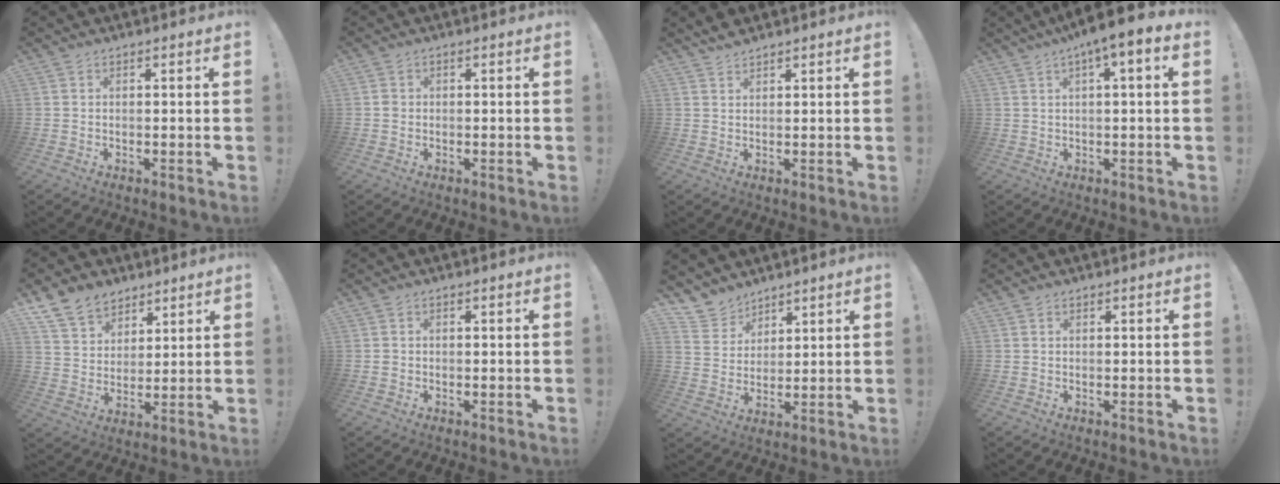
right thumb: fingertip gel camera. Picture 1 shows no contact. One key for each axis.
{"total": 0.8, "fx": -0.2, "fy": 0.8, "fz": 0.1, "tx": -0.002, "ty": 0.004, "tz": -0.004}
{"total": 2.7, "fx": 2.6, "fy": 0.8, "fz": 0.5, "tx": -0.007, "ty": -0.012, "tz": 0.048}
{"total": 6.6, "fx": 2.3, "fy": 0.9, "fz": 6.2, "tx": -0.092, "ty": -0.016, "tz": 0.034}
{"total": 11.2, "fx": 8.0, "fy": 7.5, "fz": 2.3, "tx": -0.051, "ty": -0.053, "tz": 0.161}
{"total": 0.9, "fx": 0.0, "fy": 0.9, "fz": 0.0, "tx": 0.000, "ty": 0.005, "tz": -0.001}
{"total": 8.0, "fx": 6.6, "fy": 4.6, "fz": 0.5, "tx": -0.025, "ty": -0.051, "tz": 0.133}
{"total": 0.6, "fx": 0.5, "fy": 0.4, "fz": 0.0, "tx": 0.006, "ty": -0.003, "tz": 0.008}